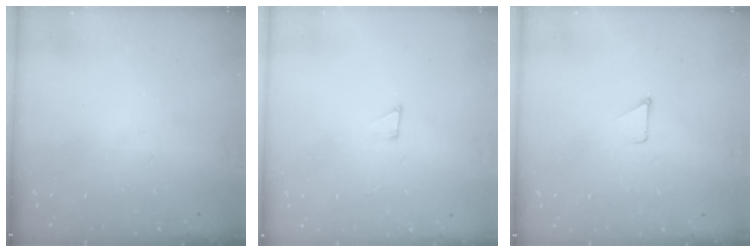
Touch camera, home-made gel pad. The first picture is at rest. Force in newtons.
{"total": 1.9, "press": 1.9, "slide": 0.1}
{"total": 2.9, "press": 2.8, "slide": 0.3}